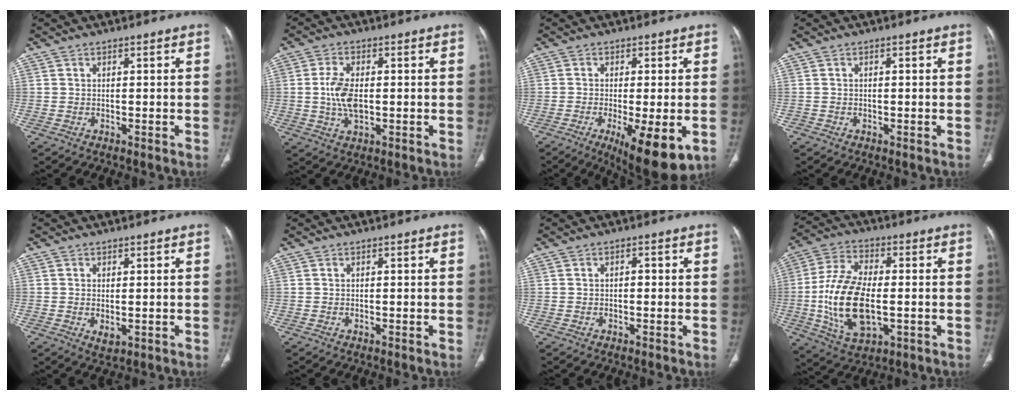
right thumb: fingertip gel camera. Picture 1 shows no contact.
{"total": 7.0, "force": [-0.1, 3.8, 5.8], "torque": [-0.120, 0.000, -0.002]}
{"total": 11.8, "force": [-4.4, 3.3, 10.5], "torque": [-0.150, -0.018, -0.058]}
{"total": 0.0}
{"total": 2.1, "force": [-0.3, 1.1, 1.8], "torque": [-0.030, -0.007, 0.002]}
{"total": 0.0}
{"total": 1.2, "force": [0.0, 0.6, 1.0], "torque": [-0.011, 0.004, -0.003]}
{"total": 17.0, "force": [-2.2, 8.7, 14.4], "torque": [-0.285, 0.004, -0.033]}